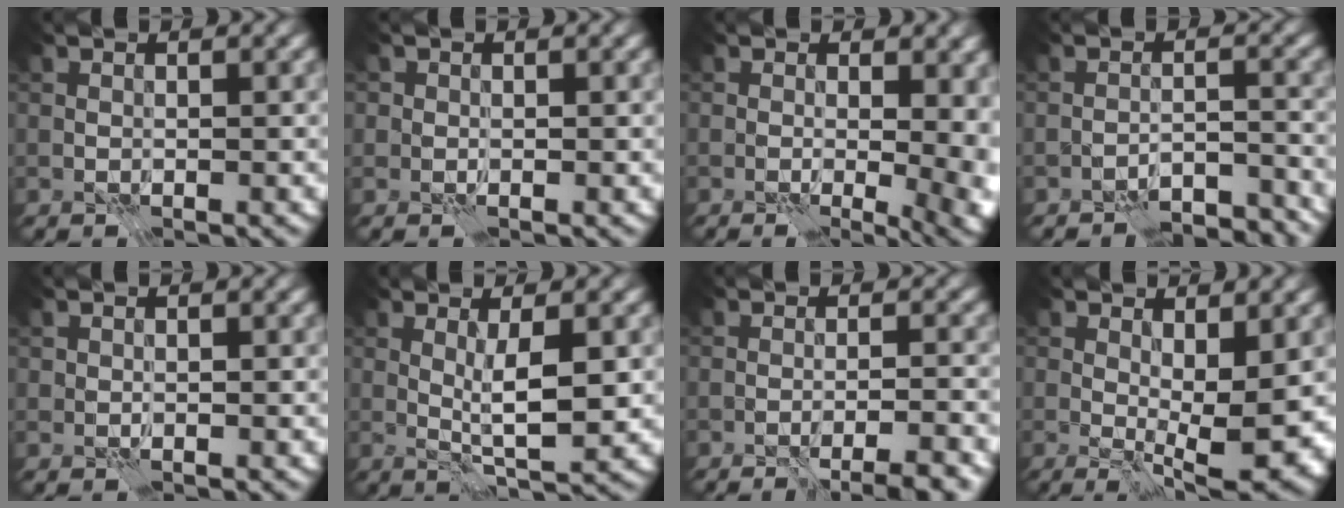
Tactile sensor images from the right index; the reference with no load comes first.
{"total": 0.7, "force": [0.3, 0.6, -0.1], "torque": [0.004, -0.006, 0.003]}
{"total": 6.2, "force": [-0.2, 3.0, 5.4], "torque": [-0.044, -0.010, 0.005]}
{"total": 6.0, "force": [-5.9, 0.8, 1.0], "torque": [-0.012, 0.002, -0.082]}
{"total": 0.0}
{"total": 3.6, "force": [0.2, 0.3, 3.5], "torque": [-0.063, -0.005, 0.005]}
{"total": 4.9, "force": [-3.9, 0.6, 3.0], "torque": [-0.030, 0.006, -0.050]}
{"total": 6.7, "force": [0.5, 1.9, 6.4], "torque": [-0.102, -0.011, 0.011]}